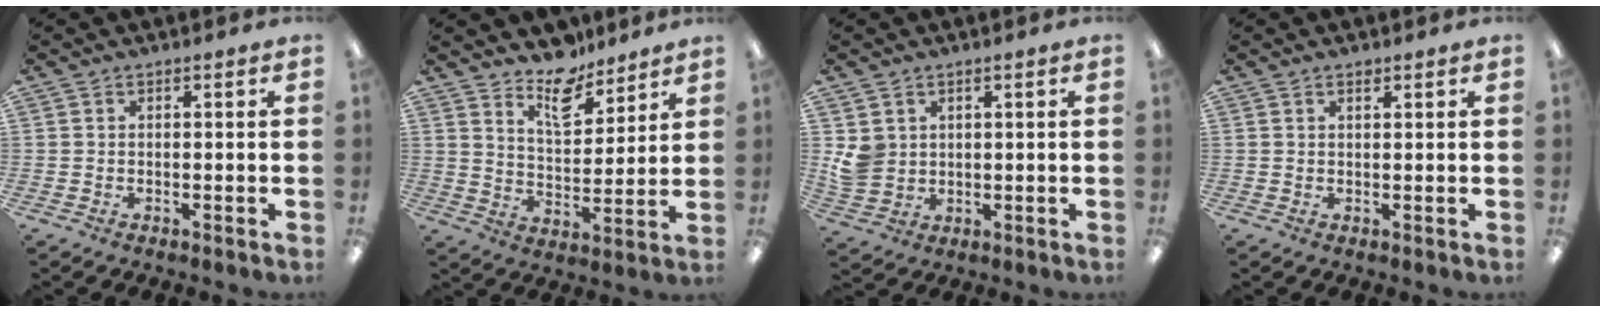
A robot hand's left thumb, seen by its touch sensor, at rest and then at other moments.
{"total": 10.7, "force": [8.8, 4.5, 4.0], "torque": [-0.051, -0.057, 0.157]}
{"total": 5.1, "force": [1.8, 4.5, 1.5], "torque": [-0.037, -0.002, 0.036]}
{"total": 1.1, "force": [0.9, 0.3, 0.6], "torque": [-0.013, 0.000, 0.016]}